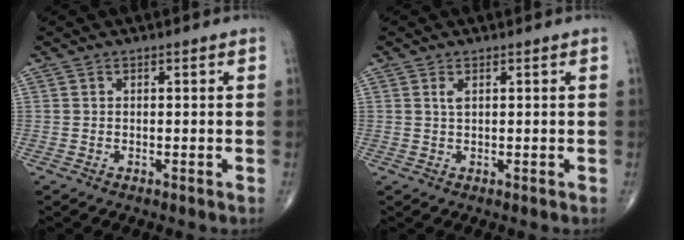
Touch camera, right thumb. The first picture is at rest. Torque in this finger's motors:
{"motor_torque": [0.20, 0.96, 0.64, 0.21, -0.01]}